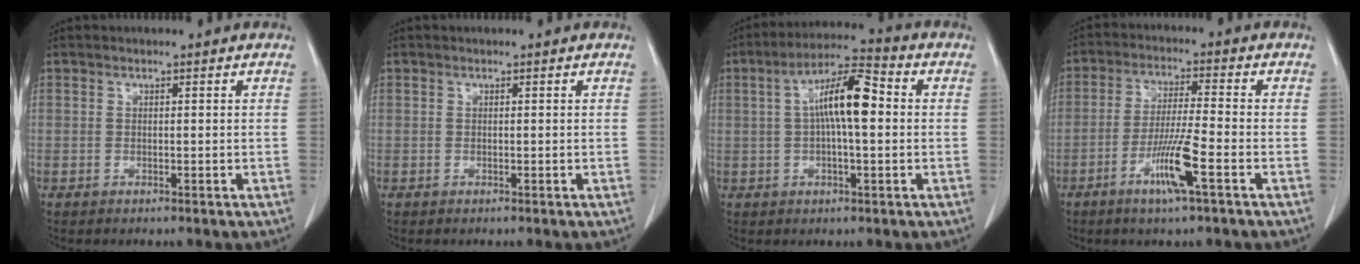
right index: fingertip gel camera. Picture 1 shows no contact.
{"total": 0.0}
{"total": 9.9, "force": [1.0, 1.4, 9.7], "torque": [-0.181, 0.022, 0.012]}
{"total": 8.1, "force": [-3.7, -0.3, 7.2], "torque": [-0.140, -0.011, -0.072]}